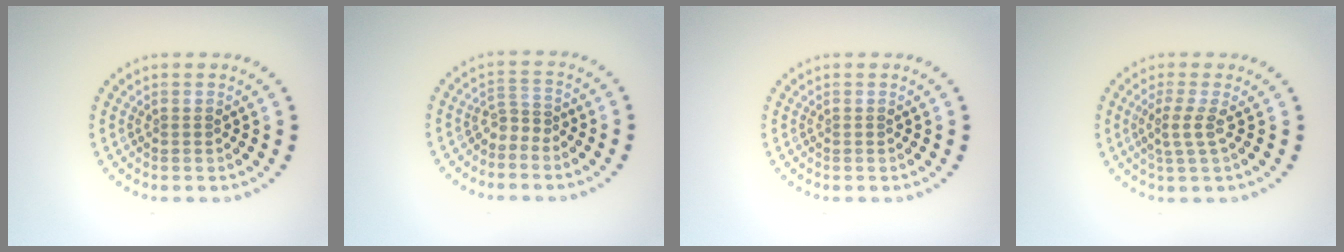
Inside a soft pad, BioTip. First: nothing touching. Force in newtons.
{"total": 1.6, "press": 1.1, "slide": 1.2}
{"total": 0.0}
{"total": 2.1, "press": 1.6, "slide": 1.4}